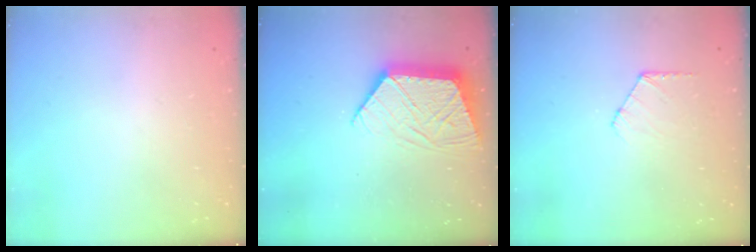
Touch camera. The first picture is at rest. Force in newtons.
{"total": 12.5, "press": 12.5, "slide": 0.9}
{"total": 5.2, "press": 5.2, "slide": 0.4}